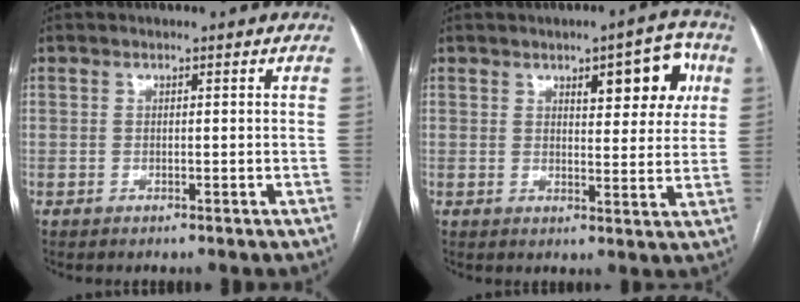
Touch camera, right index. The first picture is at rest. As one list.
[{"total": 8.5, "force": [3.6, 2.8, 7.1], "torque": [-0.082, 0.014, 0.046]}]